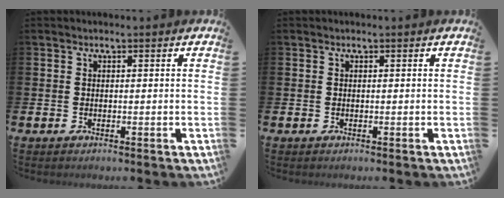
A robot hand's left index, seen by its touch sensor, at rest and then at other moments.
{"total": 0.0}